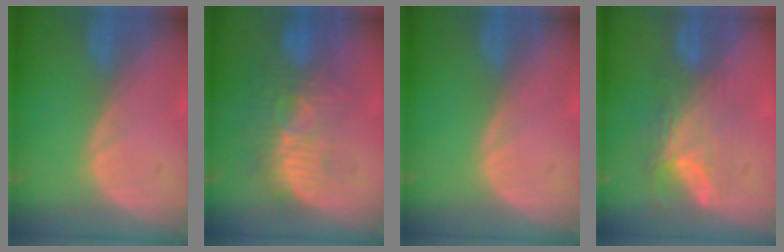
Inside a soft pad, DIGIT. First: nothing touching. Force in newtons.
{"total": 9.3, "press": 8.8, "slide": 3.1}
{"total": 0.0}
{"total": 8.0, "press": 6.6, "slide": 4.5}